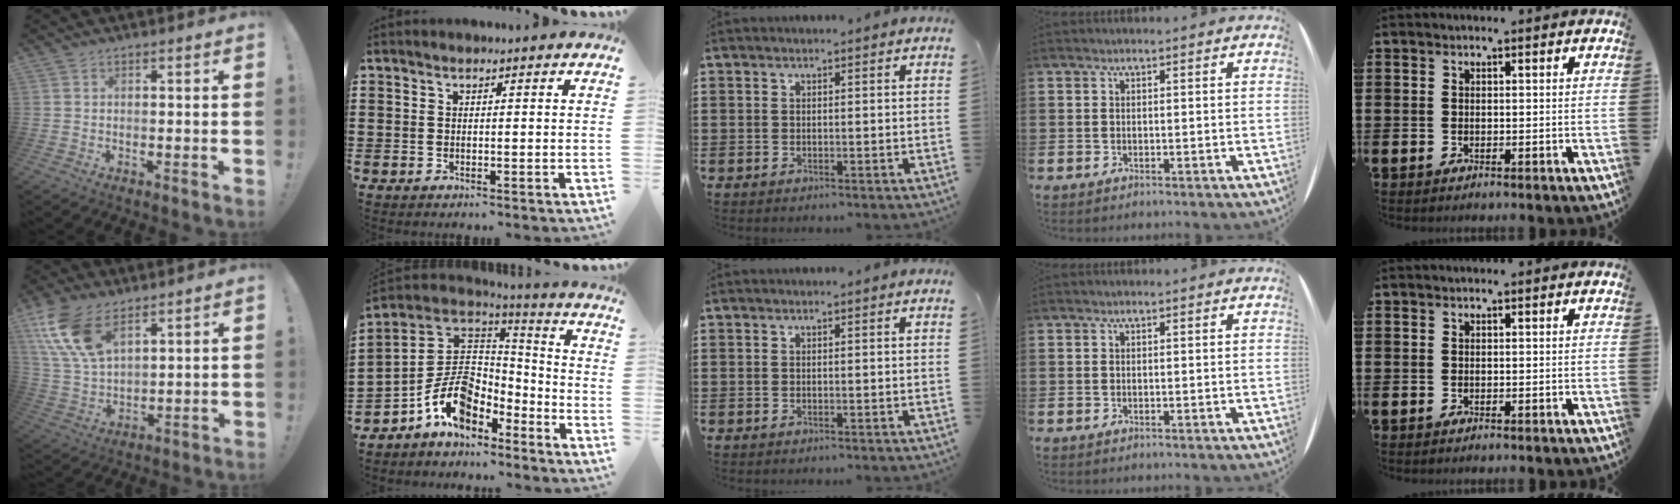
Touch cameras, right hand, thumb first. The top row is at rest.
{"thumb": {"total": 13.9, "force": [8.3, 7.0, 8.6], "torque": [-0.194, -0.037, 0.157]}, "index": {"total": 10.0, "force": [-4.9, 6.5, 5.8], "torque": [-0.143, 0.007, -0.096]}}